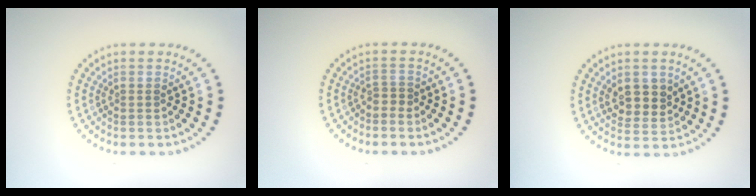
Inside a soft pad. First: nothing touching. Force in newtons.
{"total": 0.8, "press": 0.4, "slide": 0.7}
{"total": 2.9, "press": 2.7, "slide": 0.9}